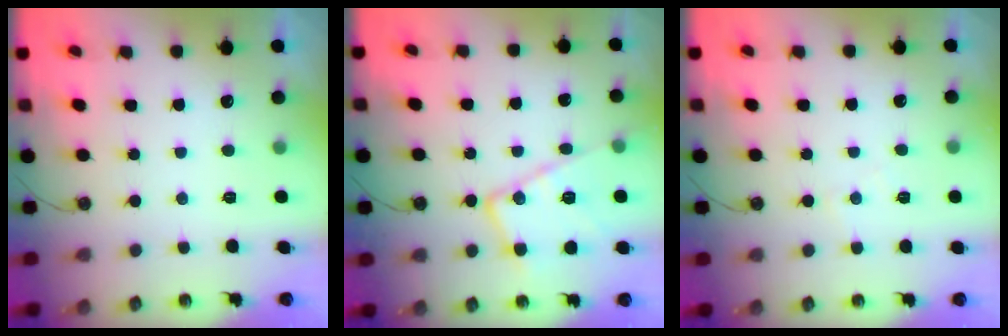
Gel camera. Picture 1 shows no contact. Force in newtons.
{"total": 16.4, "press": 16.3, "slide": 1.6}
{"total": 3.0, "press": 2.9, "slide": 0.5}